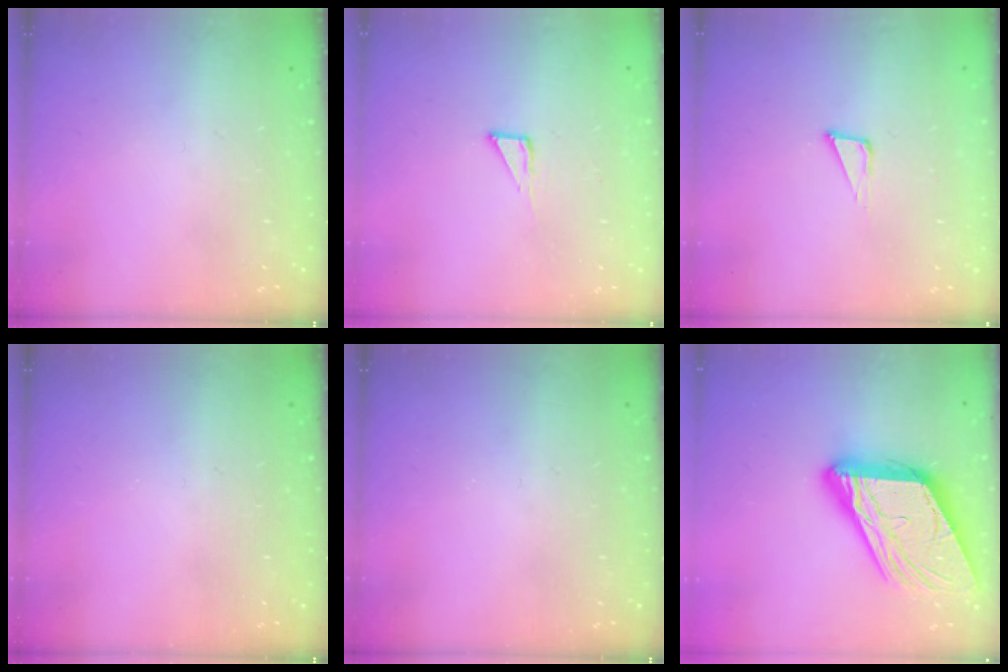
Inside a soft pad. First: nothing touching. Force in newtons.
{"total": 3.4, "press": 3.4, "slide": 0.3}
{"total": 4.0, "press": 3.9, "slide": 0.8}
{"total": 0.0}
{"total": 0.0}
{"total": 20.7, "press": 20.6, "slide": 2.1}